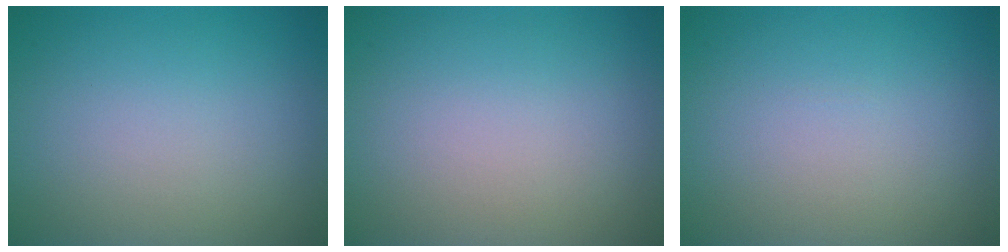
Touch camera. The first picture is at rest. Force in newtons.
{"total": 0.0}
{"total": 0.0}